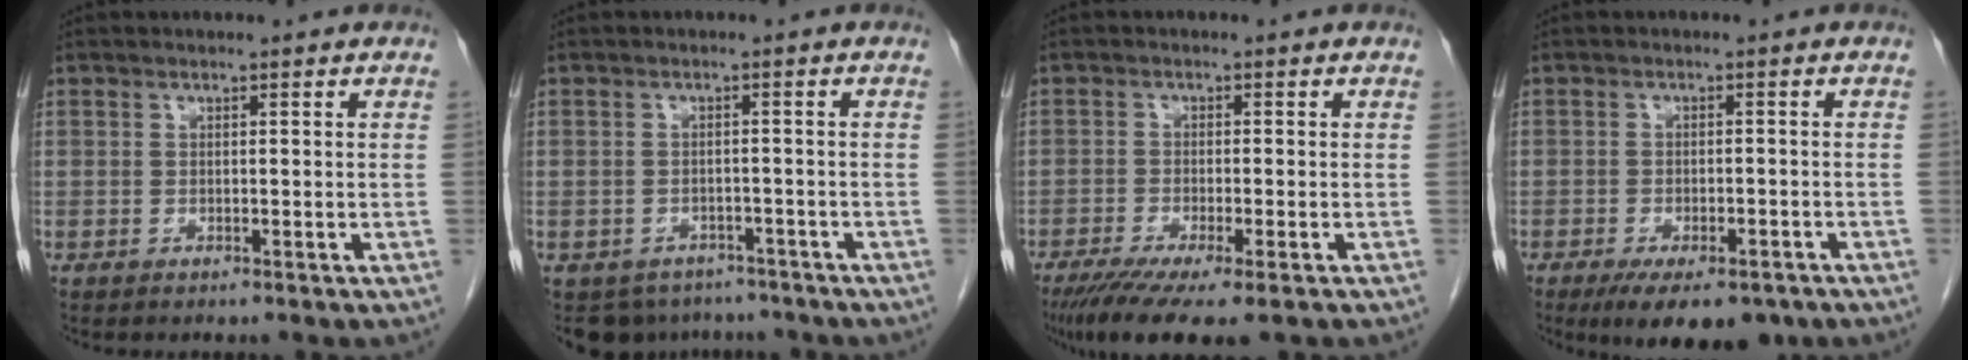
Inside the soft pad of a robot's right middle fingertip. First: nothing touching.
{"total": 7.1, "force": [-5.7, 4.2, 0.8], "torque": [-0.005, 0.006, -0.071]}
{"total": 9.1, "force": [-6.2, 1.1, 6.6], "torque": [-0.100, -0.021, -0.101]}
{"total": 9.7, "force": [-6.8, 3.6, 5.8], "torque": [-0.078, -0.006, -0.099]}